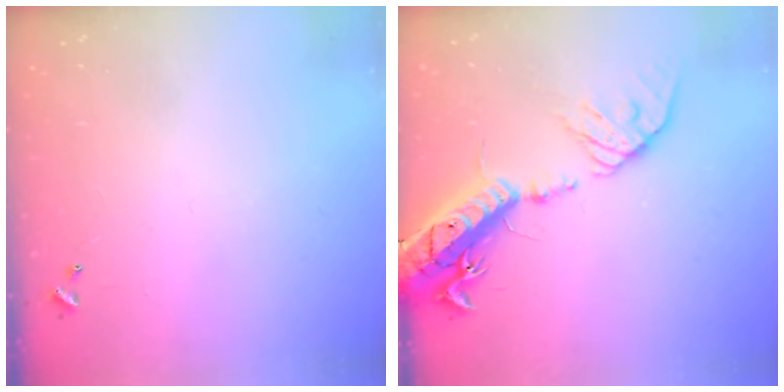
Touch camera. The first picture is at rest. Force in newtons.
{"total": 21.1, "press": 20.7, "slide": 4.1}